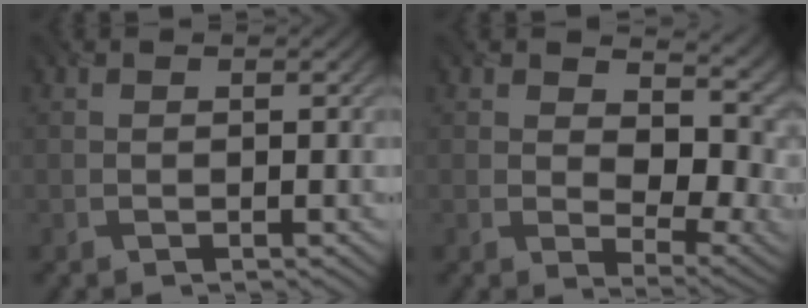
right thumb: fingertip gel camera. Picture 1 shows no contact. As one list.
[{"total": 10.3, "force": [2.3, 5.8, 8.2], "torque": [-0.136, -0.011, 0.038]}]